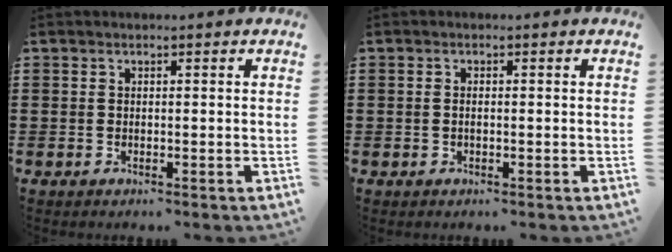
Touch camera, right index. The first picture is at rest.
{"total": 0.6, "force": [-0.1, 0.2, 0.5], "torque": [-0.013, -0.002, -0.002]}